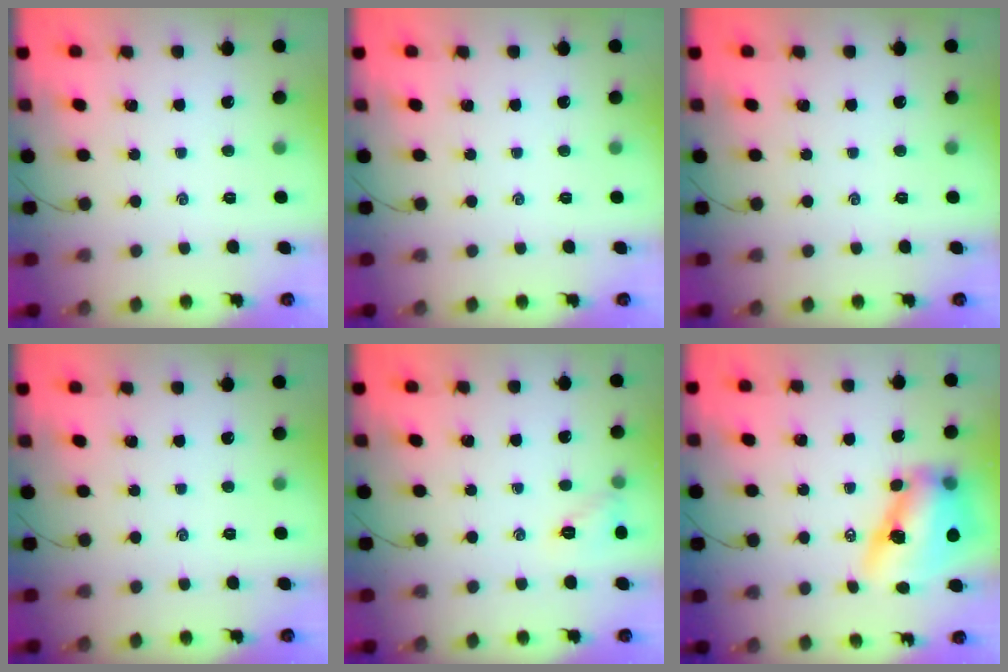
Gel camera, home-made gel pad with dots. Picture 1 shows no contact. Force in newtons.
{"total": 0.0}
{"total": 0.0}
{"total": 0.0}
{"total": 6.9, "press": 6.8, "slide": 1.2}
{"total": 12.8, "press": 12.4, "slide": 3.5}